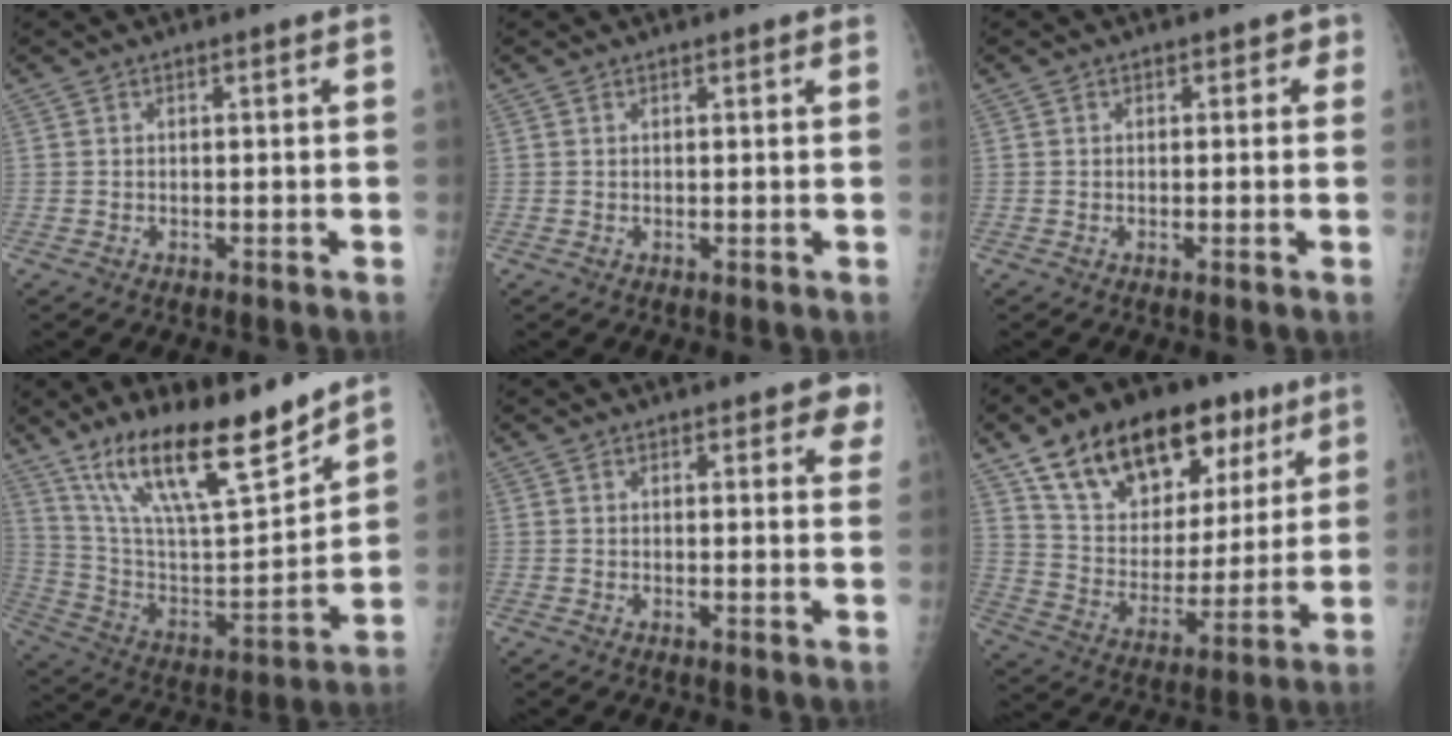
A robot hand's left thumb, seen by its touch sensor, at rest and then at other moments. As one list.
[{"total": 0.9, "force": [0.6, 0.4, 0.5], "torque": [-0.005, -0.002, 0.007]}, {"total": 1.8, "force": [0.6, 1.5, 0.8], "torque": [0.017, 0.004, -0.002]}, {"total": 22.8, "force": [16.7, 5.3, 14.7], "torque": [-0.227, -0.076, 0.301]}, {"total": 4.3, "force": [3.0, 2.0, 2.4], "torque": [0.007, -0.011, 0.029]}, {"total": 25.8, "force": [14.6, 14.1, 15.9], "torque": [-0.217, -0.019, 0.247]}]